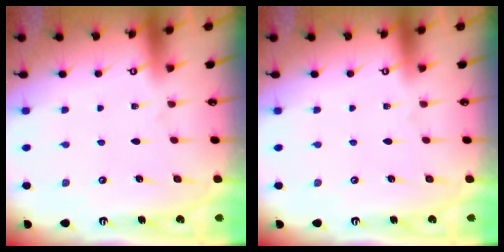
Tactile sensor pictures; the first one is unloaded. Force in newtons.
{"total": 0.0}